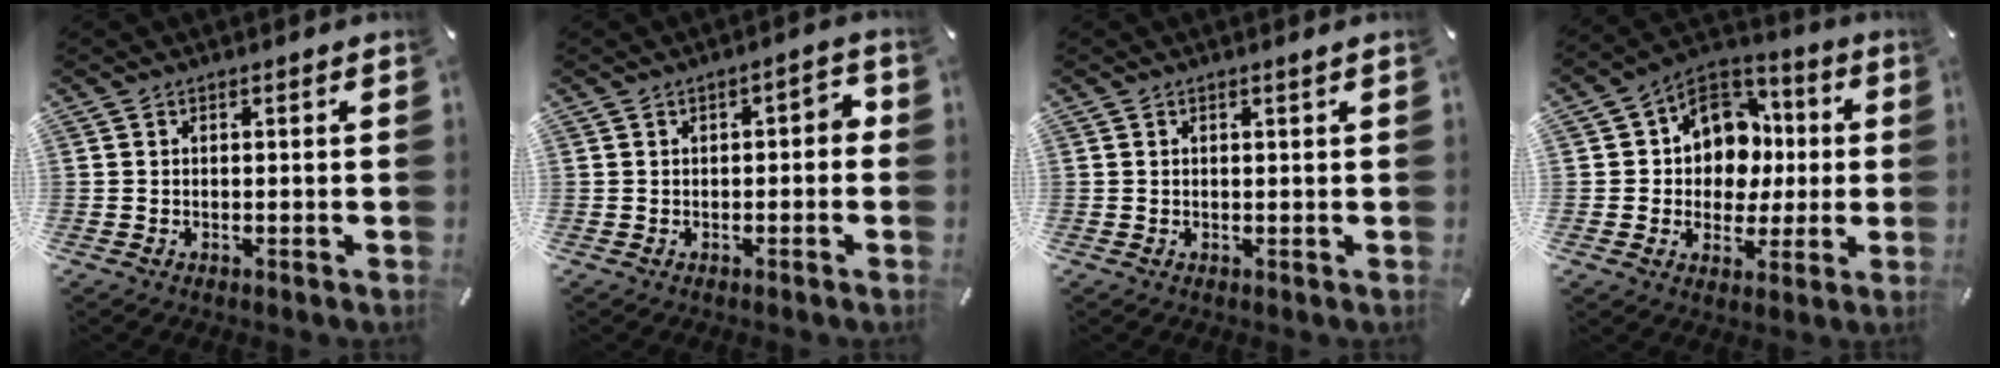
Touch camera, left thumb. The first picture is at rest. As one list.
[{"total": 3.3, "force": [-0.9, 1.8, 2.7], "torque": [-0.038, 0.011, -0.021]}, {"total": 0.8, "force": [0.4, 0.1, 0.6], "torque": [-0.011, 0.003, 0.006]}, {"total": 12.5, "force": [1.3, 11.2, 5.4], "torque": [-0.086, -0.003, 0.031]}]